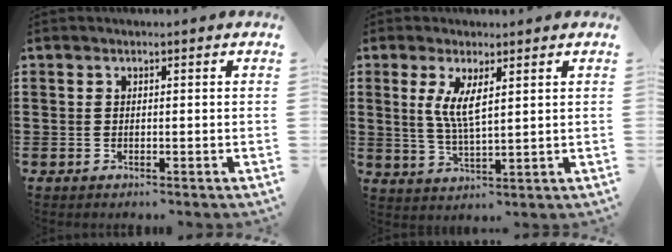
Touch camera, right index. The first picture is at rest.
{"total": 5.0, "force": [1.7, 1.3, 4.6], "torque": [-0.096, 0.000, 0.029]}